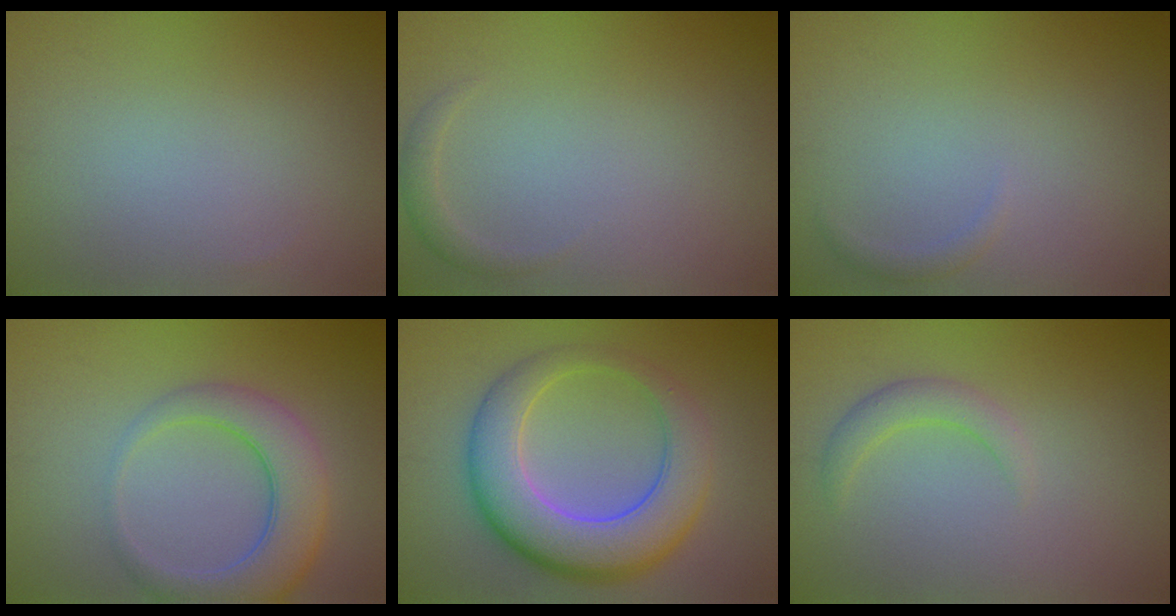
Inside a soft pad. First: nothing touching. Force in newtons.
{"total": 1.1, "press": 1.1, "slide": 0.2}
{"total": 0.8, "press": 0.8, "slide": 0.0}
{"total": 5.6, "press": 5.6, "slide": 0.5}
{"total": 8.4, "press": 8.4, "slide": 0.3}
{"total": 1.8, "press": 1.8, "slide": 0.2}